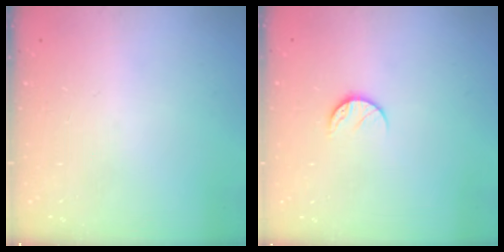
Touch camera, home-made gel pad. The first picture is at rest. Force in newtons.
{"total": 7.1, "press": 7.1, "slide": 0.8}